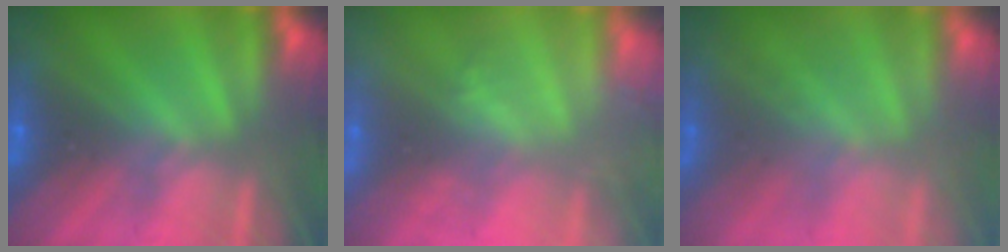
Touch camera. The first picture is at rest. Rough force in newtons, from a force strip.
{"total": 1.7}
{"total": 2.2}